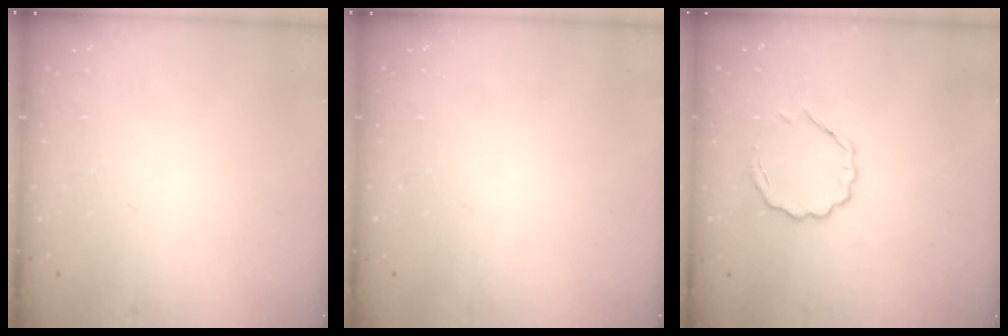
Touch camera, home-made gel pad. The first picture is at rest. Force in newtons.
{"total": 0.0}
{"total": 6.2, "press": 6.1, "slide": 1.4}